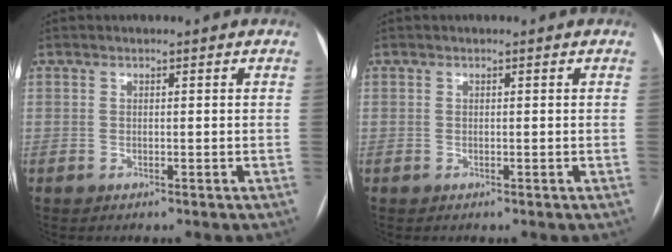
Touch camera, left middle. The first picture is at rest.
{"total": 0.0}